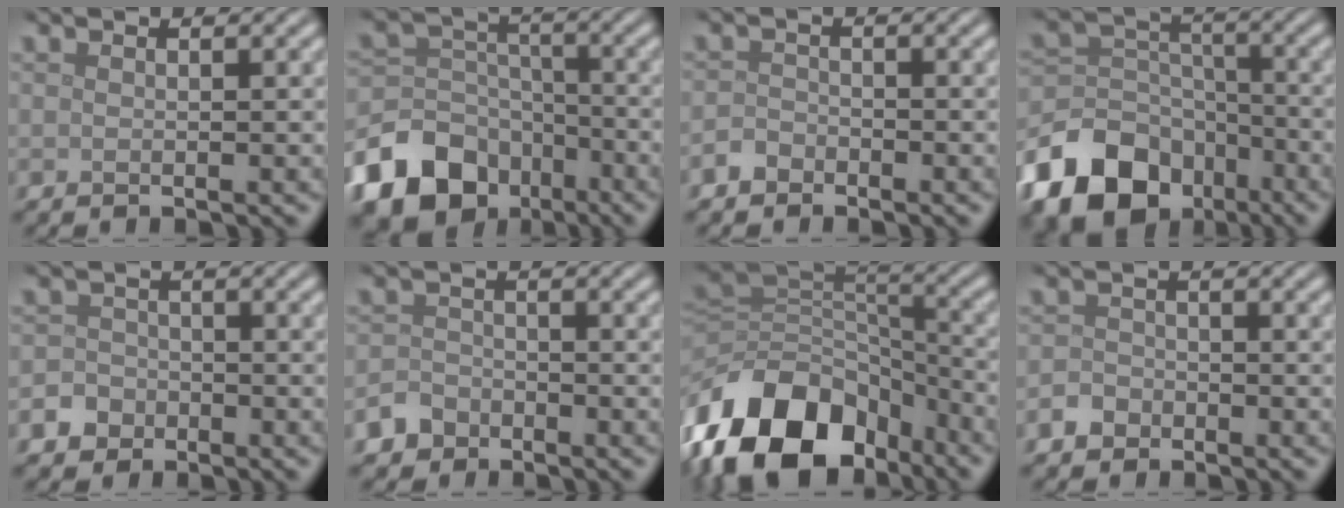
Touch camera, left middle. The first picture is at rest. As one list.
[{"total": 13.2, "force": [-7.9, 9.7, 4.3], "torque": [-0.116, -0.034, -0.144]}, {"total": 1.5, "force": [-1.2, 0.9, 0.3], "torque": [-0.002, 0.004, -0.027]}, {"total": 13.5, "force": [-8.3, 9.4, 5.1], "torque": [-0.136, -0.022, -0.147]}, {"total": 2.9, "force": [-1.7, 2.3, 0.5], "torque": [0.010, -0.003, -0.036]}, {"total": 2.6, "force": [-1.9, 1.7, 0.3], "torque": [0.002, 0.002, -0.042]}, {"total": 15.1, "force": [-9.0, 9.6, 7.4], "torque": [-0.171, -0.006, -0.150]}, {"total": 1.7, "force": [-1.1, 1.3, 0.4], "torque": [-0.001, 0.005, -0.026]}]